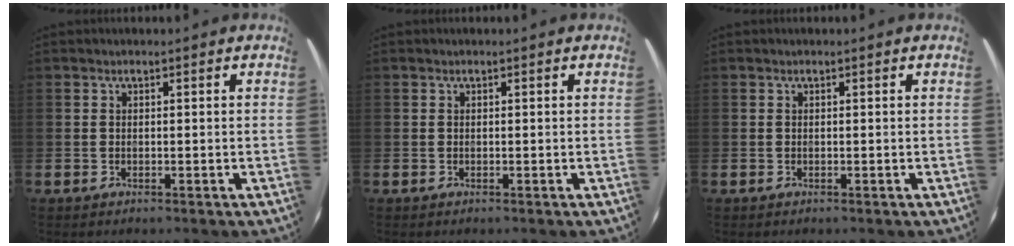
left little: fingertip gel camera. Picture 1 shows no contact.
{"total": 0.0}
{"total": 0.0}